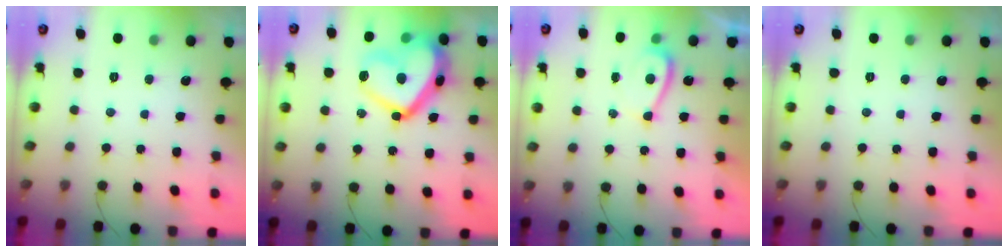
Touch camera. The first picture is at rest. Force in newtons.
{"total": 22.1, "press": 22.0, "slide": 1.7}
{"total": 4.7, "press": 4.7, "slide": 0.3}
{"total": 0.0}